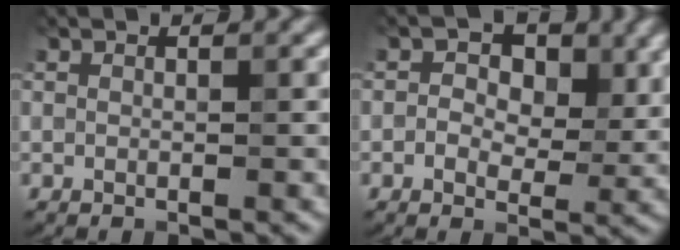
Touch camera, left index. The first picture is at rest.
{"total": 5.0, "force": [1.2, 3.3, 3.5], "torque": [-0.039, -0.004, 0.009]}